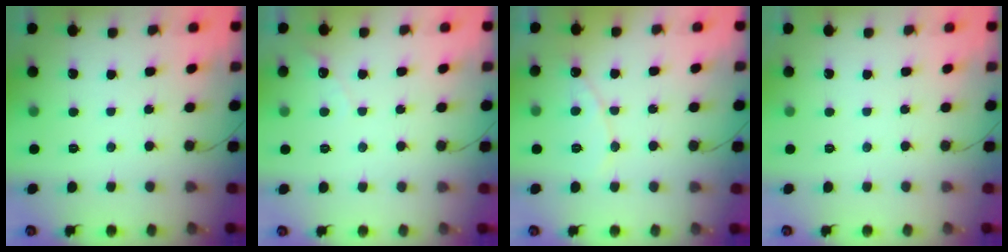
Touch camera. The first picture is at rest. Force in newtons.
{"total": 2.9, "press": 2.9, "slide": 0.2}
{"total": 7.4, "press": 7.4, "slide": 0.6}
{"total": 0.0}